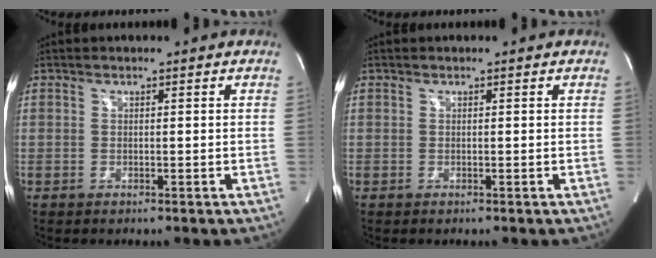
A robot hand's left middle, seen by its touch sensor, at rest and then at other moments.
{"total": 0.0}